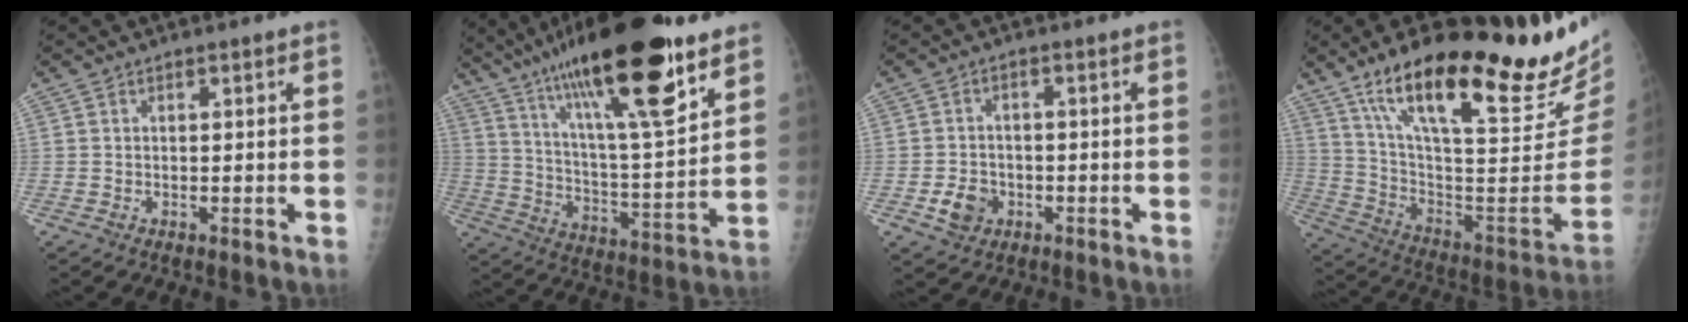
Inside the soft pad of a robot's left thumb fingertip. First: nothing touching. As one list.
[{"total": 26.4, "force": [16.7, 5.9, 19.6], "torque": [-0.321, -0.051, 0.280]}, {"total": 4.9, "force": [-1.8, 4.0, 2.2], "torque": [-0.027, 0.009, -0.026]}, {"total": 31.5, "force": [21.6, 6.2, 22.1], "torque": [-0.312, -0.086, 0.342]}]